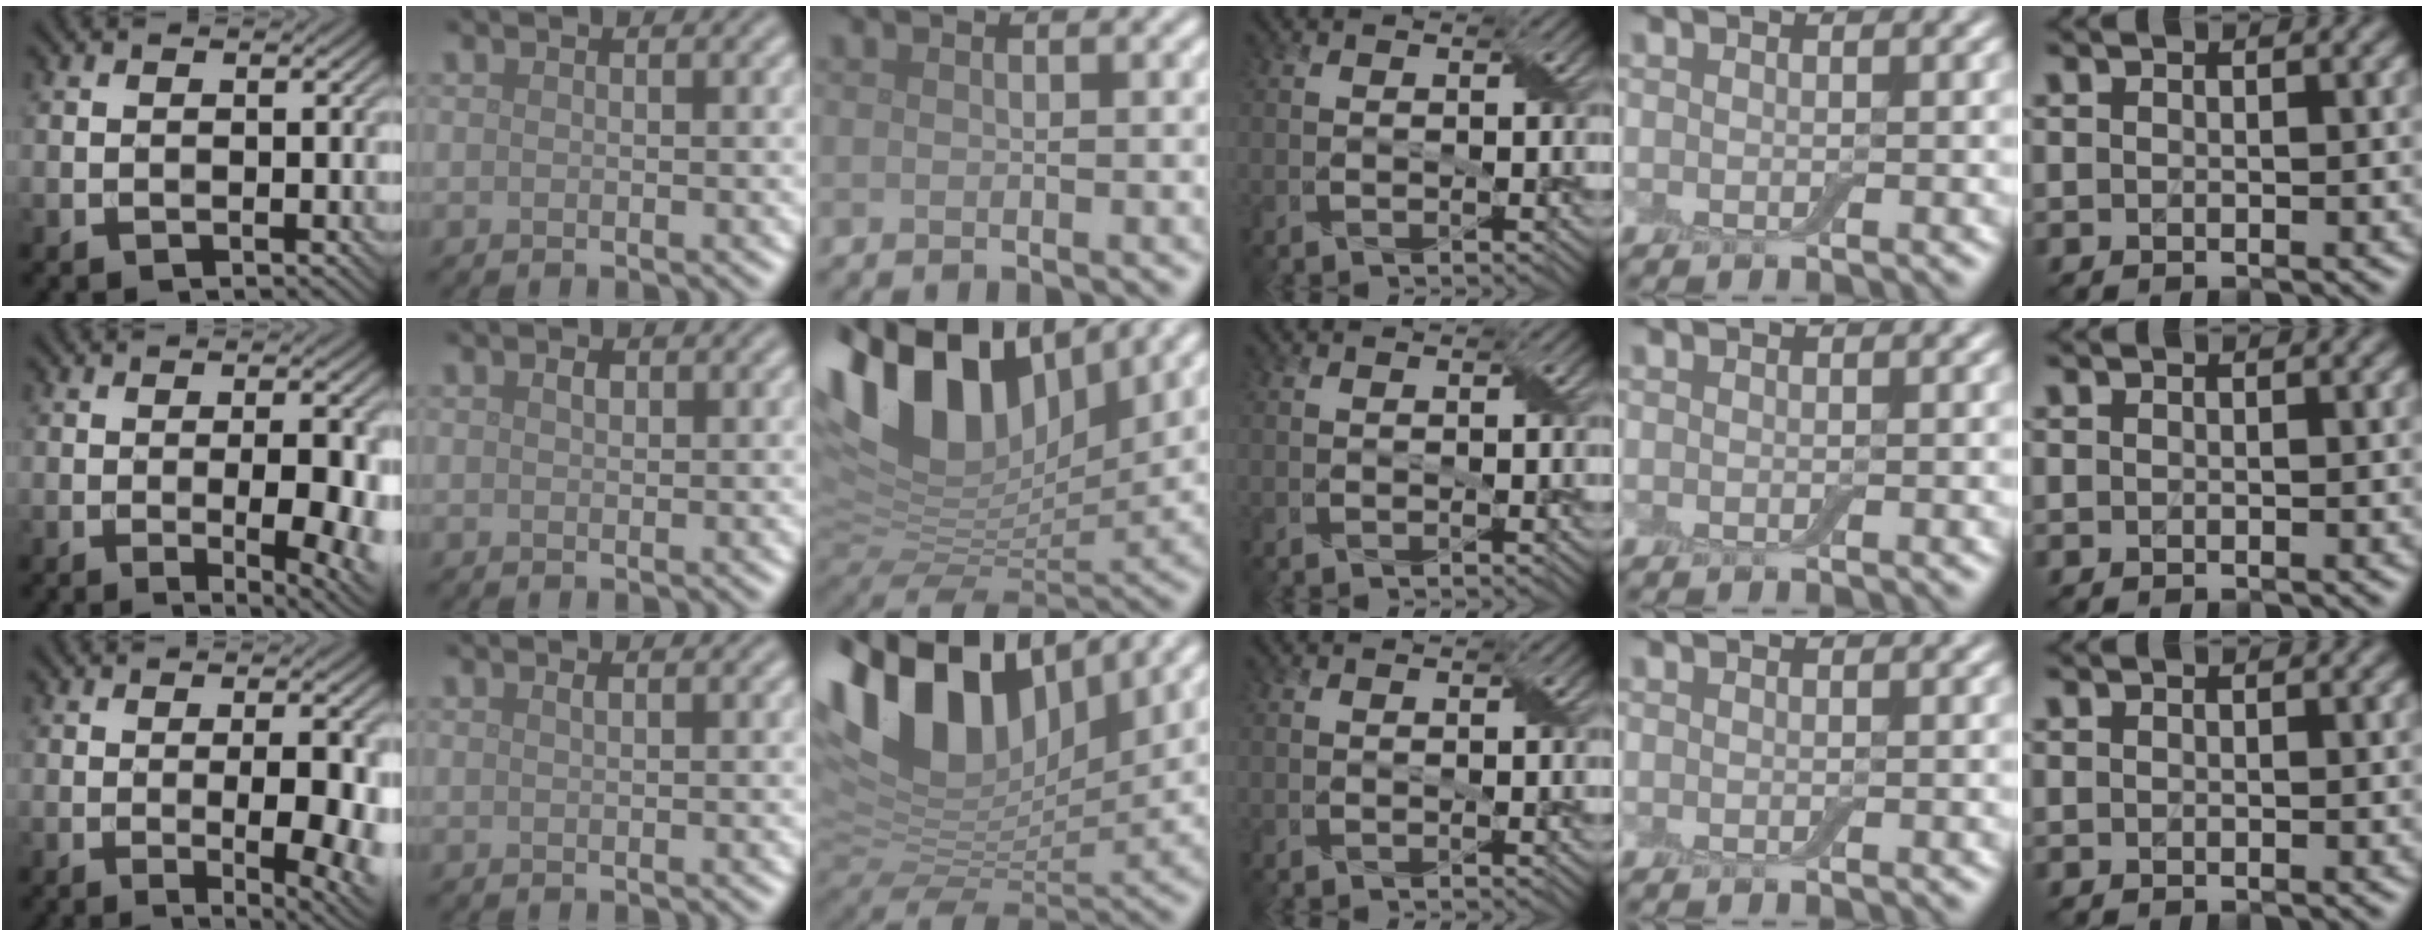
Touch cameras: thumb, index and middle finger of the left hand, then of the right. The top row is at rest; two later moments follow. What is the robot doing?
{"motion": "wrap", "object": "adhesive wrap"}